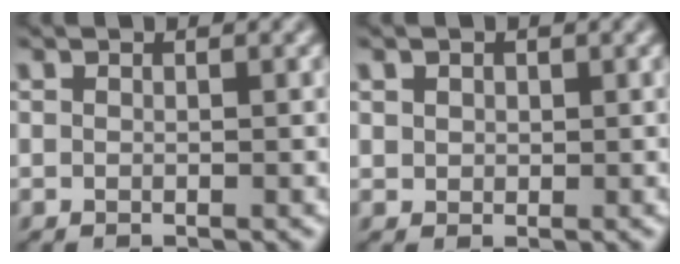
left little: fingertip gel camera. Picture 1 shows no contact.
{"total": 1.8, "force": [0.9, 1.3, 0.7], "torque": [-0.025, 0.005, 0.021]}